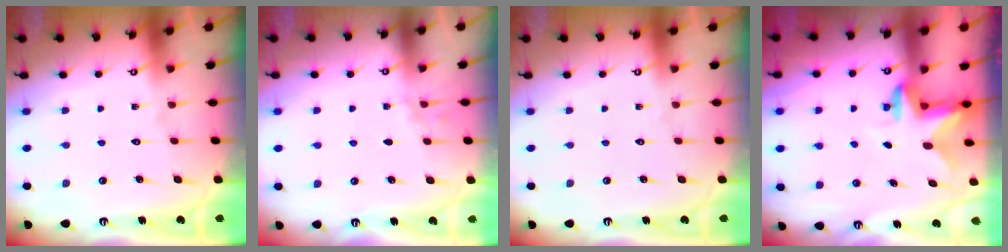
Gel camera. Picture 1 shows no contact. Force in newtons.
{"total": 2.5, "press": 1.6, "slide": 1.8}
{"total": 0.0}
{"total": 2.8, "press": 2.8, "slide": 0.5}